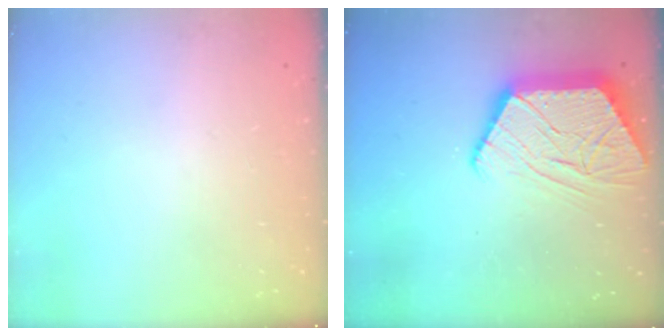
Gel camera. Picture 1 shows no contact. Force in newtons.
{"total": 15.1, "press": 15.1, "slide": 1.0}